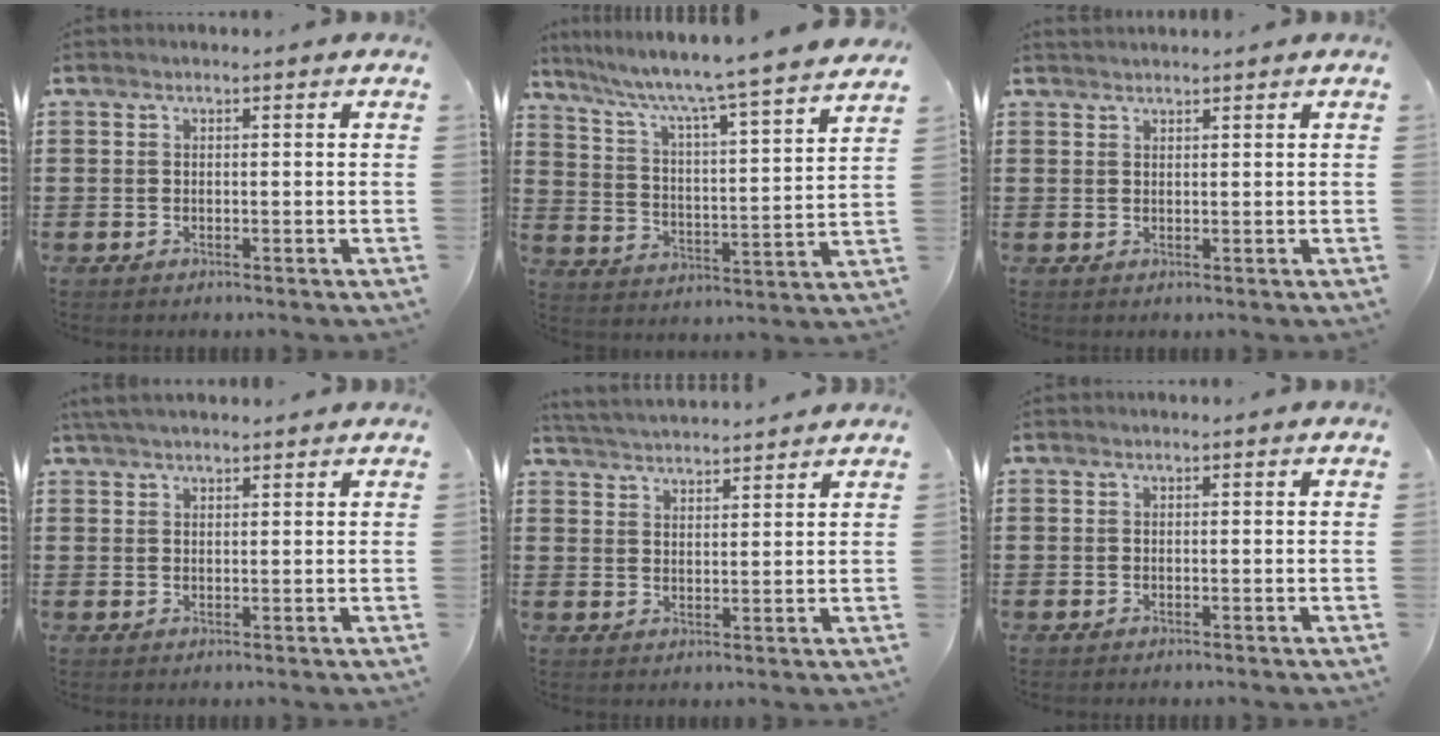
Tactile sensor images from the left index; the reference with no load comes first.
{"total": 5.9, "force": [5.0, -0.9, 2.9], "torque": [-0.081, -0.054, 0.071]}
{"total": 1.1, "force": [1.1, 0.0, 0.1], "torque": [-0.003, -0.001, 0.021]}
{"total": 2.7, "force": [2.4, 0.4, 1.1], "torque": [-0.028, 0.003, 0.047]}
{"total": 3.3, "force": [3.3, -0.2, -0.1], "torque": [-0.012, -0.016, 0.058]}
{"total": 0.0}